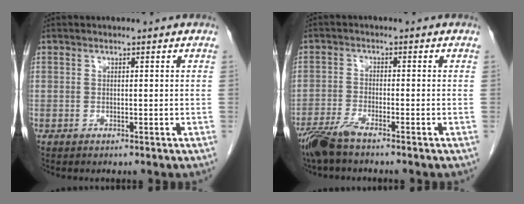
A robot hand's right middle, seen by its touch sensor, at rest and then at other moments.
{"total": 4.6, "force": [-3.8, 0.4, 2.6], "torque": [-0.059, -0.014, -0.078]}